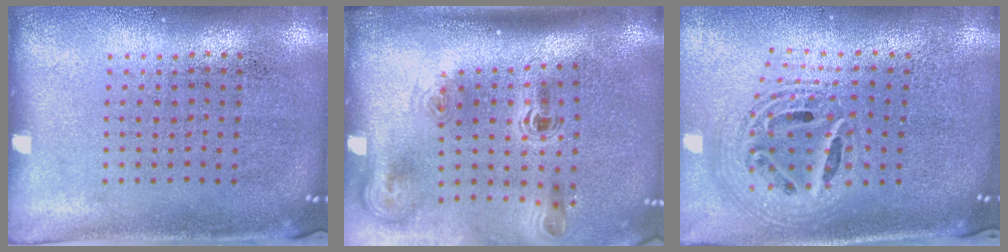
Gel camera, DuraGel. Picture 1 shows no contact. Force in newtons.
{"total": 2.3, "press": 1.5, "slide": 1.7}
{"total": 2.4, "press": 1.8, "slide": 1.6}